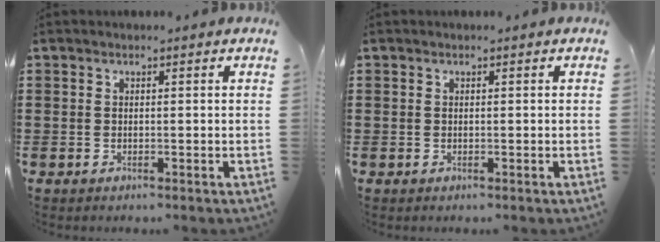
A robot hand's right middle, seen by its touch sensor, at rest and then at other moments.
{"total": 0.0}